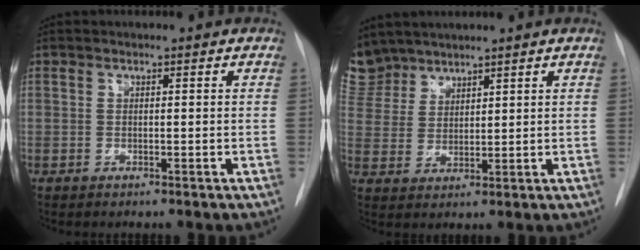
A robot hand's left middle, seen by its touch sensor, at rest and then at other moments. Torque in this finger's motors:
{"motor_torque": [0.22, -0.08, -0.10, -0.09]}